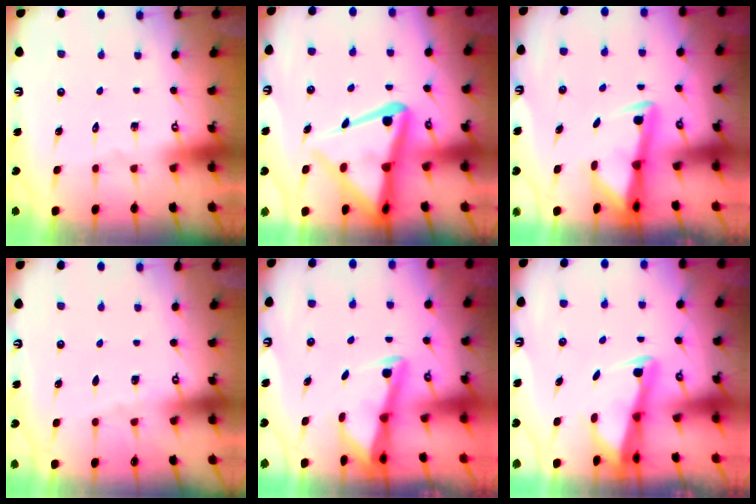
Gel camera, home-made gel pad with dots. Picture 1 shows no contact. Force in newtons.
{"total": 14.1, "press": 14.1, "slide": 1.3}
{"total": 2.9, "press": 2.9, "slide": 0.6}
{"total": 1.8, "press": 1.7, "slide": 0.3}
{"total": 3.3, "press": 3.3, "slide": 0.4}
{"total": 2.4, "press": 2.4, "slide": 0.5}